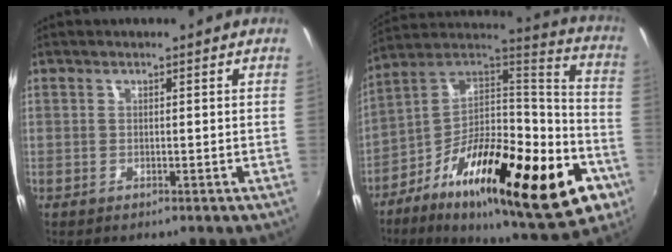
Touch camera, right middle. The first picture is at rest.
{"total": 33.5, "force": [-14.2, 11.7, 28.0], "torque": [-0.434, -0.005, -0.232]}